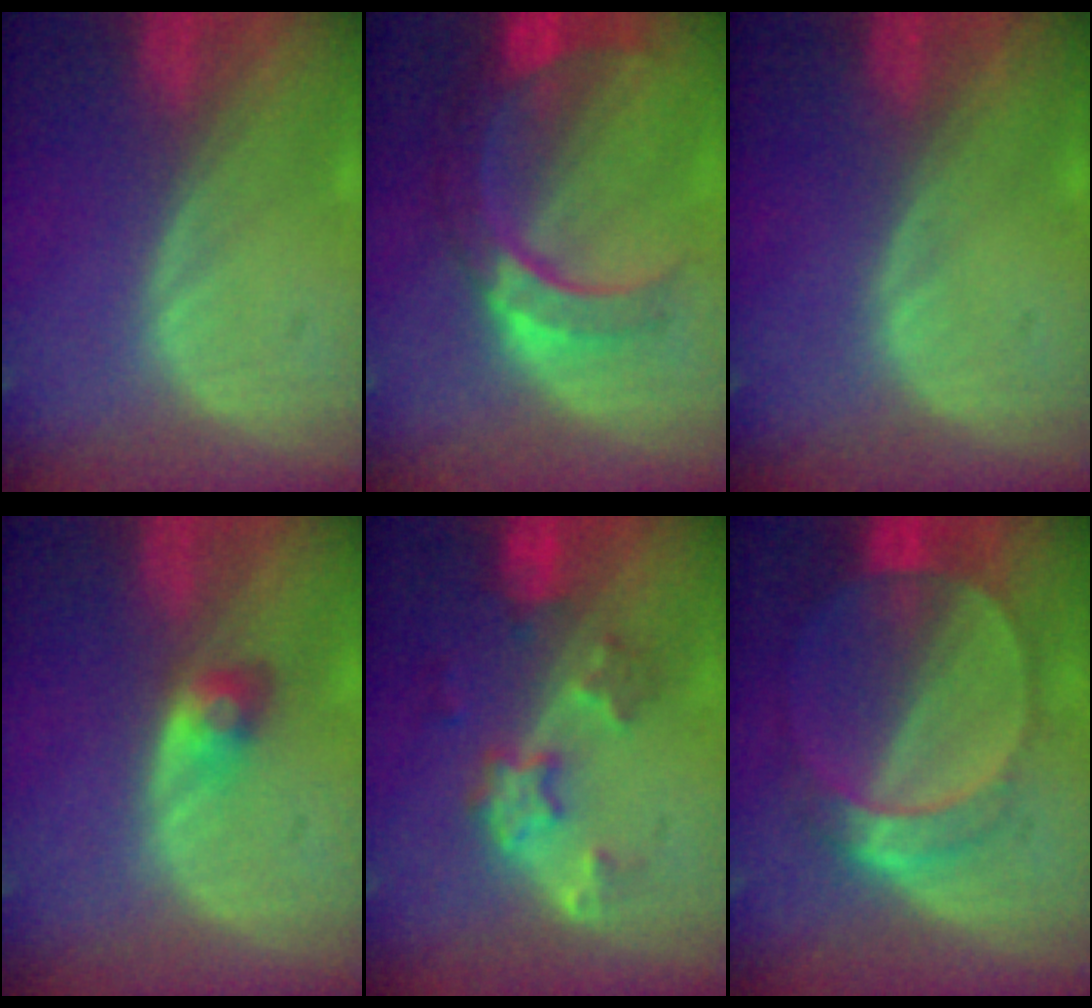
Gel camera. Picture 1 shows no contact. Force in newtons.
{"total": 8.2, "press": 7.9, "slide": 2.1}
{"total": 0.0}
{"total": 2.8, "press": 2.5, "slide": 1.2}
{"total": 5.9, "press": 5.4, "slide": 2.4}
{"total": 7.5, "press": 6.6, "slide": 3.5}